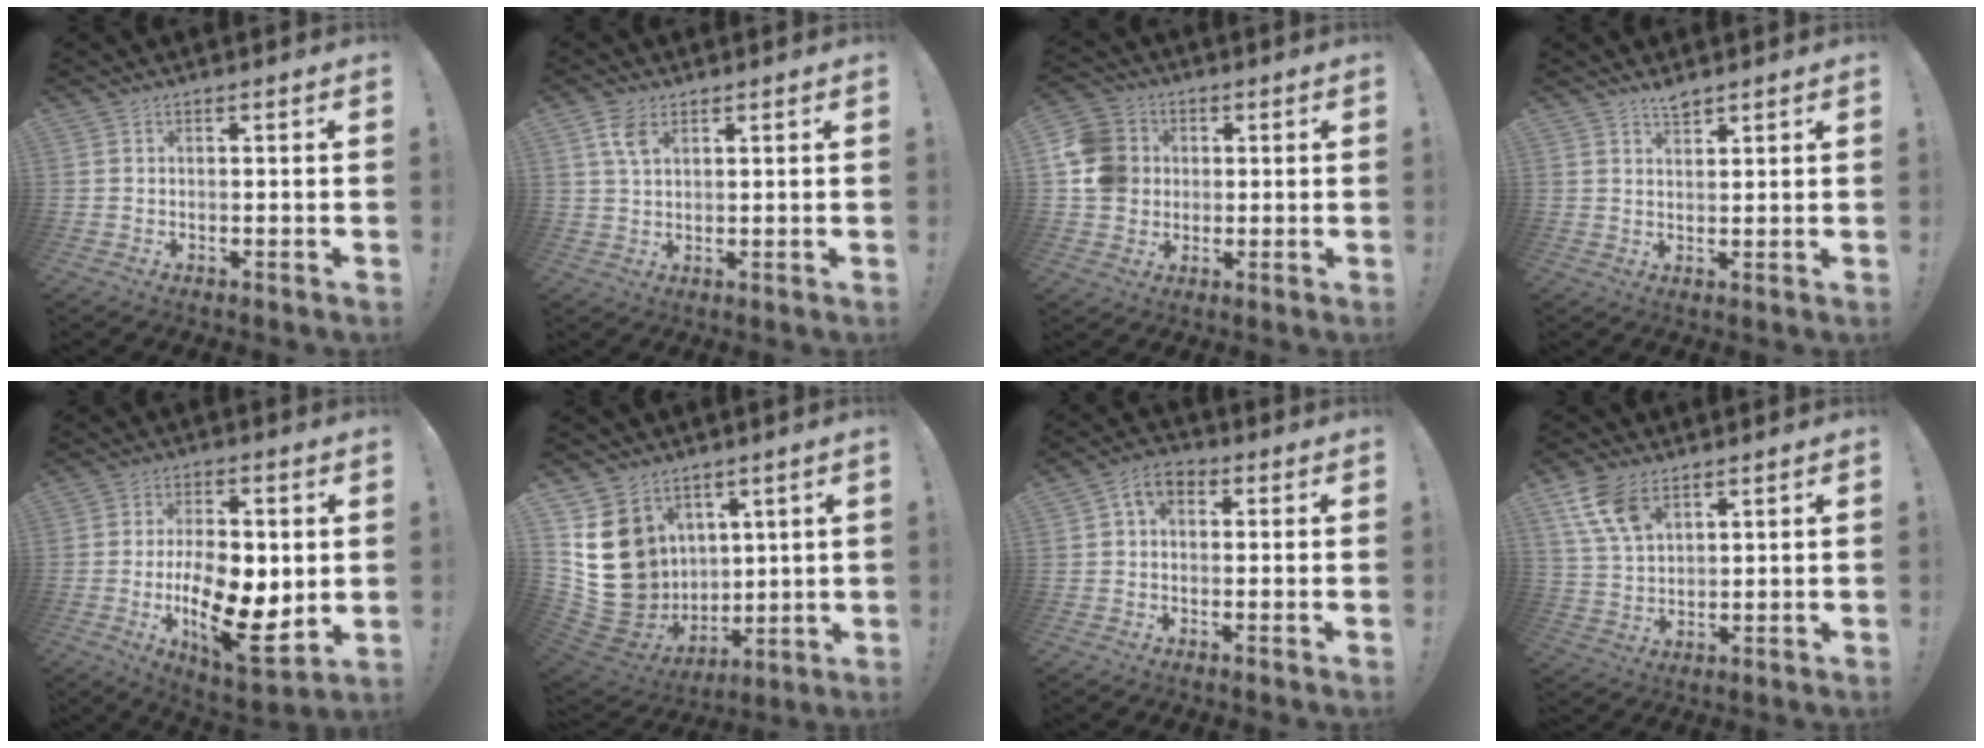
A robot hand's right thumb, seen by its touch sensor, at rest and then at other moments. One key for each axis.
{"total": 5.8, "fx": 2.9, "fy": 2.9, "fz": 4.1, "tx": -0.068, "ty": -0.009, "tz": 0.054}
{"total": 11.7, "fx": 0.9, "fy": 10.8, "fz": 4.4, "tx": -0.073, "ty": 0.010, "tz": 0.022}
{"total": 3.0, "fx": 2.6, "fy": 0.9, "fz": 1.2, "tx": -0.002, "ty": -0.022, "tz": 0.042}
{"total": 18.5, "fx": -2.3, "fy": 9.2, "fz": 15.8, "tx": -0.256, "ty": -0.014, "tz": -0.030}
{"total": 18.0, "fx": 4.4, "fy": 16.0, "fz": 7.0, "tx": -0.139, "ty": -0.038, "tz": 0.123}
{"total": 5.9, "fx": 1.5, "fy": 3.9, "fz": 4.1, "tx": -0.066, "ty": 0.003, "tz": 0.030}
{"total": 10.5, "fx": 6.0, "fy": 5.8, "fz": 6.3, "tx": -0.116, "ty": -0.022, "tz": 0.116}